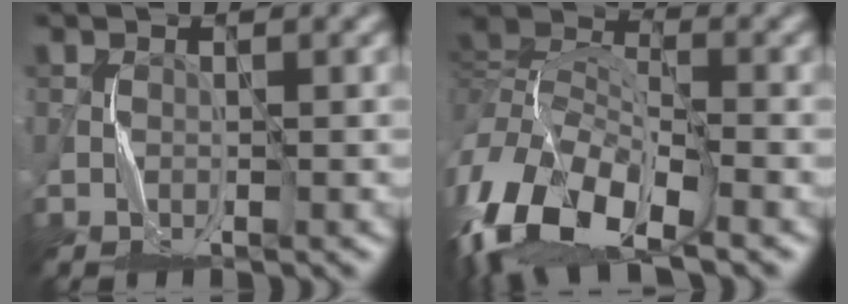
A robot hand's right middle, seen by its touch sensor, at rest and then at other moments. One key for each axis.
{"total": 14.7, "fx": -7.1, "fy": 7.5, "fz": 10.4, "tx": -0.236, "ty": -0.002, "tz": -0.142}